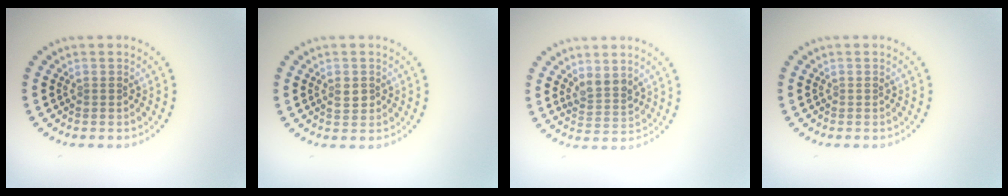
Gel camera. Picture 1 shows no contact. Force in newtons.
{"total": 1.4, "press": 1.4, "slide": 0.1}
{"total": 2.2, "press": 1.8, "slide": 1.2}
{"total": 0.0}